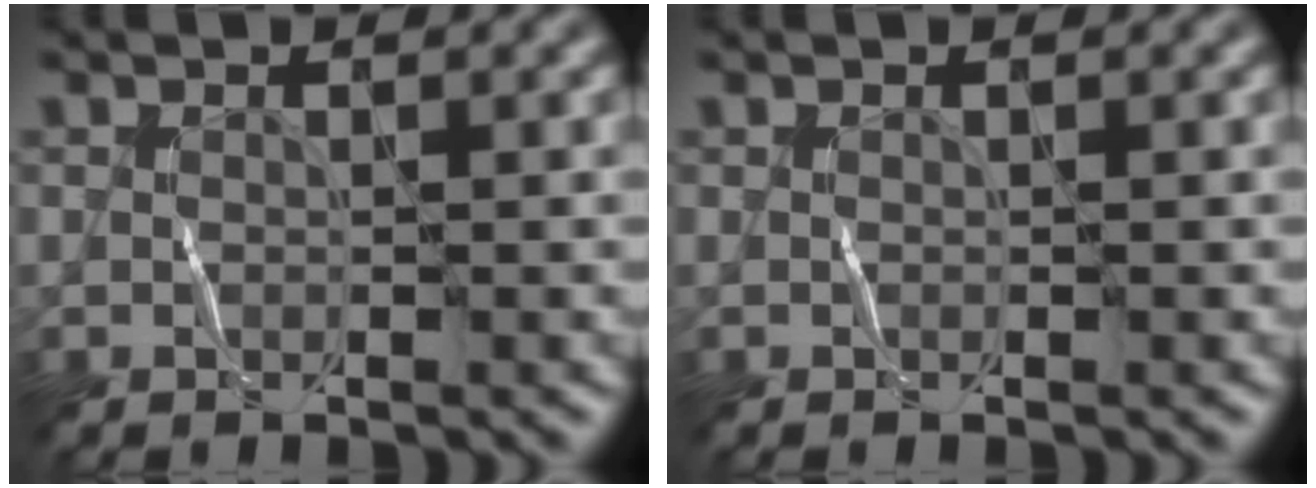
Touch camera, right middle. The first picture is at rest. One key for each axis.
{"total": 0.0}